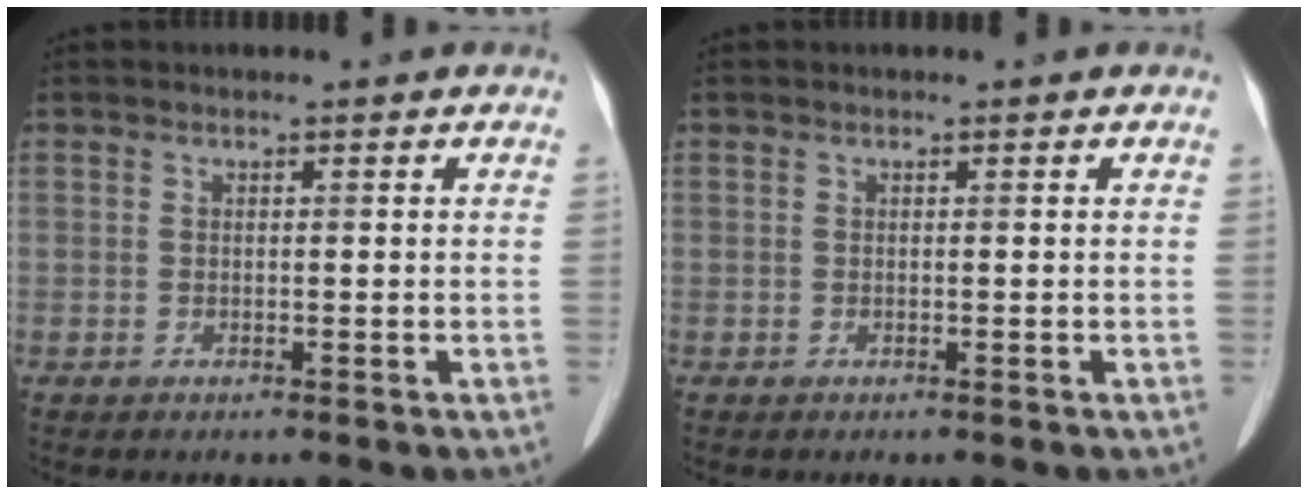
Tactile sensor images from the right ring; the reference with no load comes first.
{"total": 0.0}